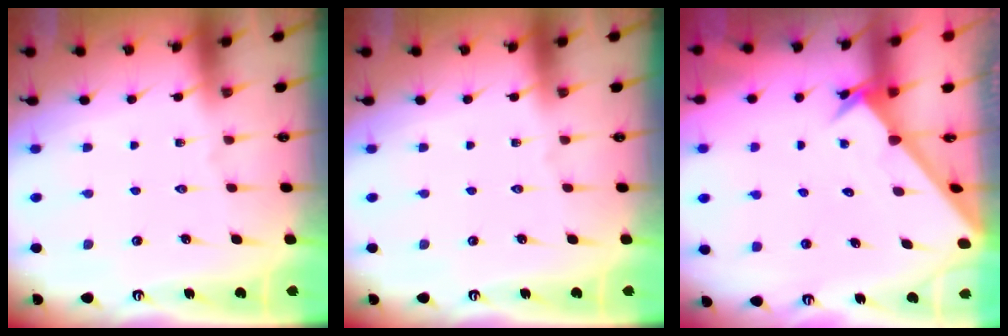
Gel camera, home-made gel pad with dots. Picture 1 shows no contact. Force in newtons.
{"total": 0.0}
{"total": 2.5, "press": 2.5, "slide": 0.2}